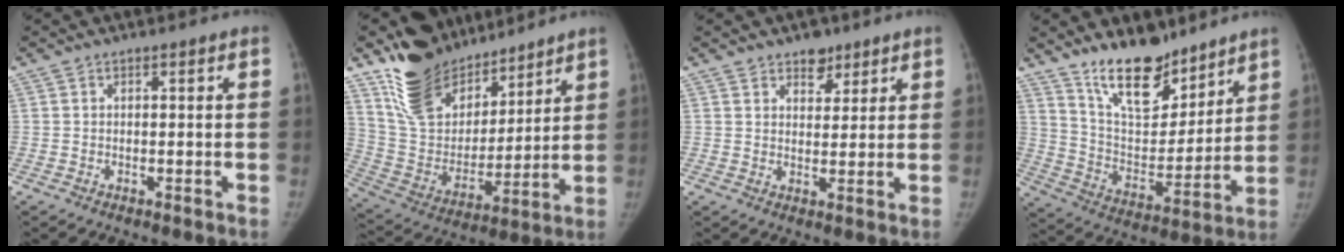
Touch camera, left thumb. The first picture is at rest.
{"total": 20.0, "force": [15.2, 10.6, 7.4], "torque": [-0.084, -0.088, 0.283]}
{"total": 4.4, "force": [3.1, 2.7, 1.7], "torque": [0.002, -0.019, 0.048]}
{"total": 16.6, "force": [12.6, 7.1, 8.2], "torque": [-0.088, -0.088, 0.227]}